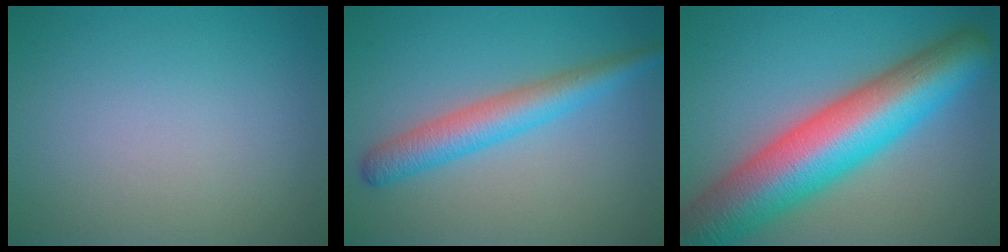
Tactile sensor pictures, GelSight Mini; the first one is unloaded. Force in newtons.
{"total": 4.3, "press": 4.3, "slide": 0.1}
{"total": 13.1, "press": 13.1, "slide": 0.4}